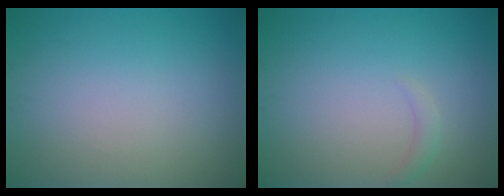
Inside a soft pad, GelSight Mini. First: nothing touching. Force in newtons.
{"total": 0.9, "press": 0.9, "slide": 0.2}